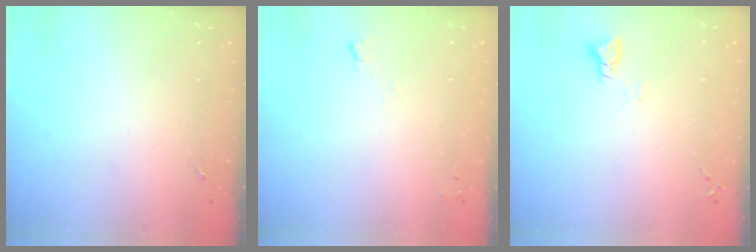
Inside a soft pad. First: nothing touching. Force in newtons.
{"total": 5.1, "press": 5.1, "slide": 0.6}
{"total": 2.9, "press": 2.9, "slide": 0.2}